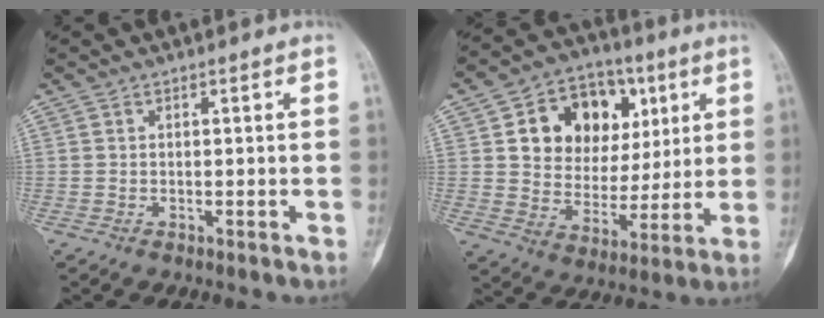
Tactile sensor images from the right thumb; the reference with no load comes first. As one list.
[{"total": 17.8, "force": [5.8, 13.4, 10.1], "torque": [-0.115, -0.001, 0.101]}]